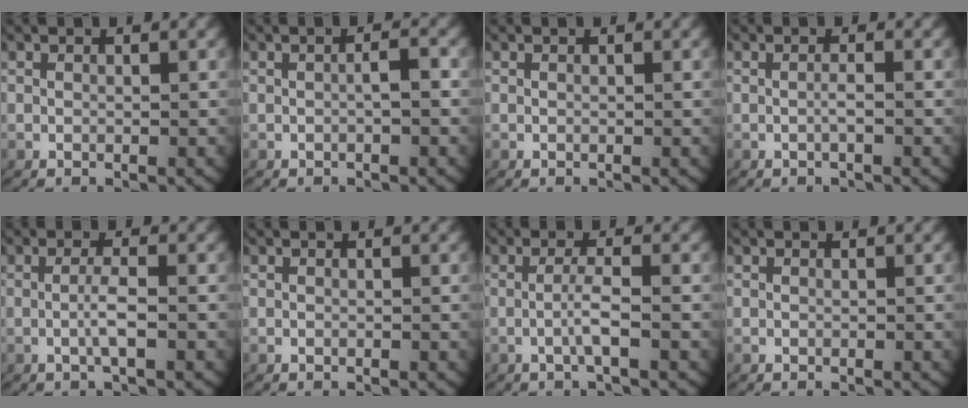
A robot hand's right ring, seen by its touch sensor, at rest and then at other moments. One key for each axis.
{"total": 1.2, "fx": -0.2, "fy": 0.2, "fz": 1.2, "tx": -0.018, "ty": 0.003, "tz": -0.002}
{"total": 0.0}
{"total": 1.0, "fx": -0.4, "fy": -0.1, "fz": 0.9, "tx": -0.019, "ty": -0.001, "tz": -0.007}
{"total": 2.1, "fx": -0.4, "fy": 0.1, "fz": 2.1, "tx": -0.044, "ty": -0.003, "tz": -0.008}
{"total": 0.0}
{"total": 2.1, "fx": -0.5, "fy": 0.0, "fz": 2.1, "tx": -0.044, "ty": -0.002, "tz": -0.011}
{"total": 0.0}